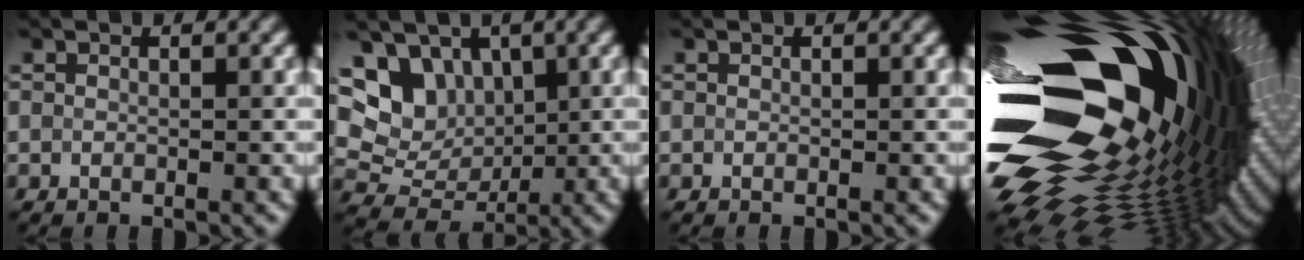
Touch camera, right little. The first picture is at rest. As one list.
[{"total": 8.4, "force": [3.3, 6.6, 4.1], "torque": [-0.064, 0.021, 0.045]}, {"total": 0.0}, {"total": 21.8, "force": [3.6, 11.5, 18.1], "torque": [-0.315, -0.023, 0.051]}]